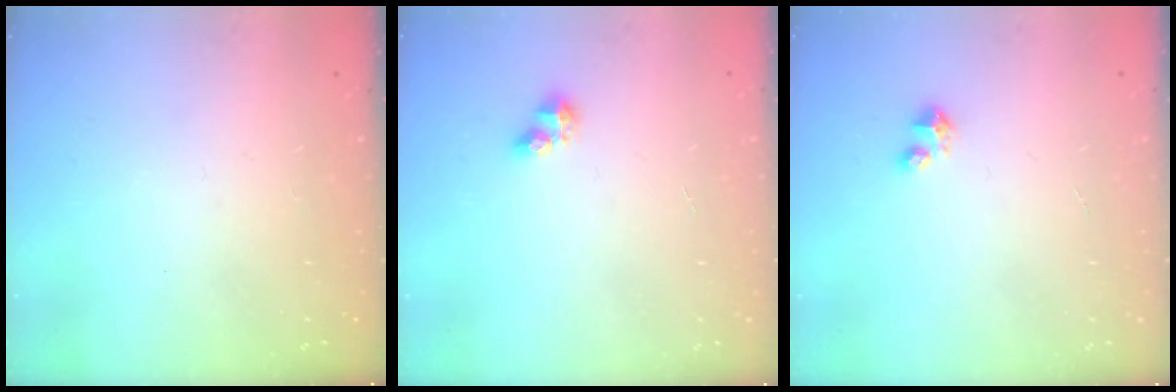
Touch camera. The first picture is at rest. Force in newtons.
{"total": 5.6, "press": 5.5, "slide": 0.7}
{"total": 2.6, "press": 2.6, "slide": 0.1}